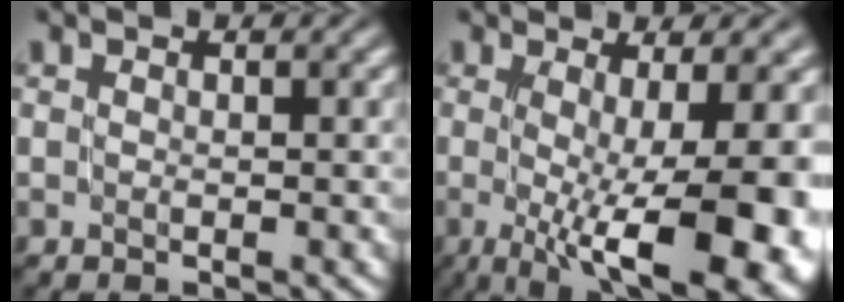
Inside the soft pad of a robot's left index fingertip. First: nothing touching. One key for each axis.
{"total": 10.8, "fx": -2.0, "fy": 3.2, "fz": 10.1, "tx": -0.145, "ty": -0.016, "tz": -0.025}